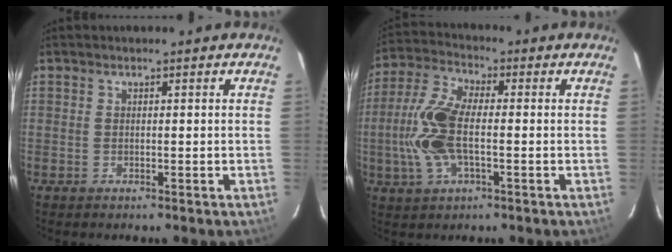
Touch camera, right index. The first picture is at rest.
{"total": 12.1, "force": [-1.6, 5.2, 10.8], "torque": [-0.245, 0.008, -0.038]}